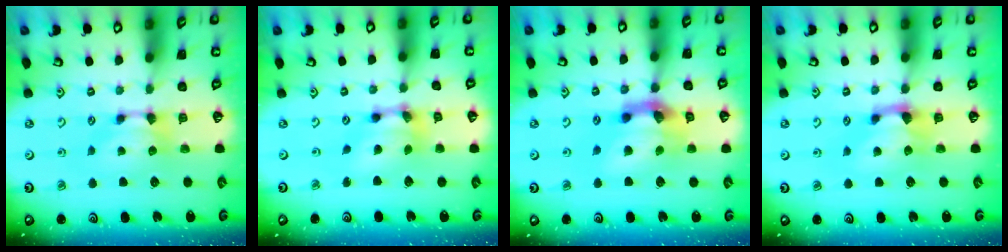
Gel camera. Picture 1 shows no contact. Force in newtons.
{"total": 5.3, "press": 4.7, "slide": 2.4}
{"total": 9.1, "press": 8.8, "slide": 2.5}
{"total": 2.2, "press": 2.1, "slide": 0.9}